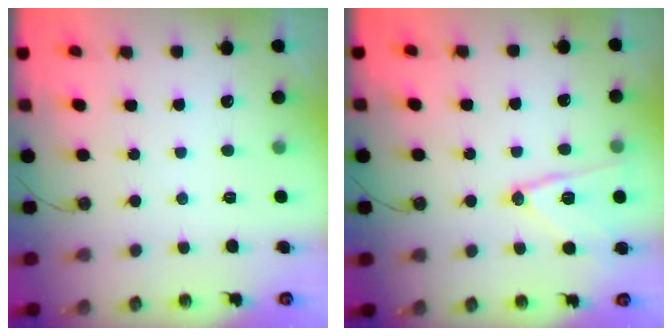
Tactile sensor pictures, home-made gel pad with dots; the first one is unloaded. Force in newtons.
{"total": 13.2, "press": 13.1, "slide": 0.6}